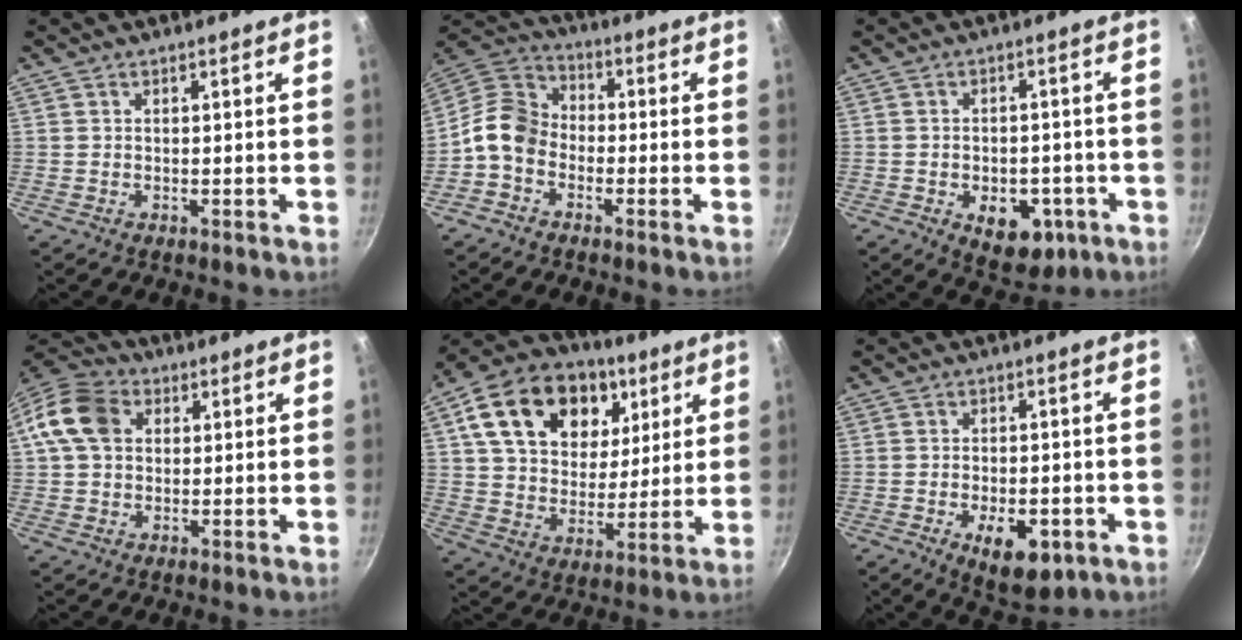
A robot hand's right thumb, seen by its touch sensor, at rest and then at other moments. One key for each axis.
{"total": 9.1, "fx": -3.0, "fy": 6.9, "fz": 5.1, "tx": -0.074, "ty": 0.043, "tz": -0.083}
{"total": 10.0, "fx": -3.6, "fy": 6.4, "fz": 6.8, "tx": -0.056, "ty": 0.007, "tz": -0.036}
{"total": 10.7, "fx": 2.3, "fy": 8.3, "fz": 6.4, "tx": -0.099, "ty": 0.018, "tz": 0.024}
{"total": 22.8, "fx": 9.1, "fy": 16.0, "fz": 13.5, "tx": -0.214, "ty": -0.010, "tz": 0.149}
{"total": 9.9, "fx": -3.7, "fy": 4.9, "fz": 7.7, "tx": -0.090, "ty": 0.006, "tz": -0.043}